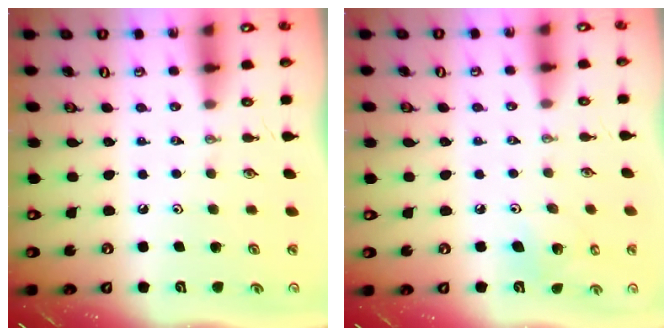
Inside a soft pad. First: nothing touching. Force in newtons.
{"total": 6.2, "press": 6.0, "slide": 1.4}